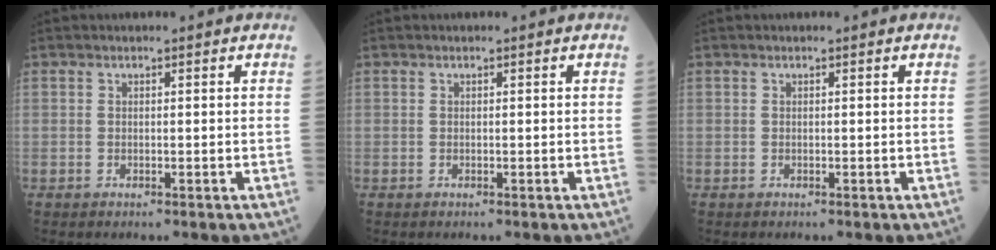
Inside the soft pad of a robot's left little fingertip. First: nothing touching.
{"total": 0.0}
{"total": 0.0}